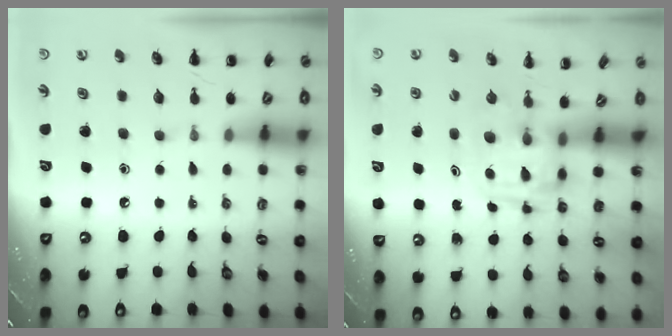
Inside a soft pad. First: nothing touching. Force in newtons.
{"total": 3.3, "press": 3.3, "slide": 0.5}